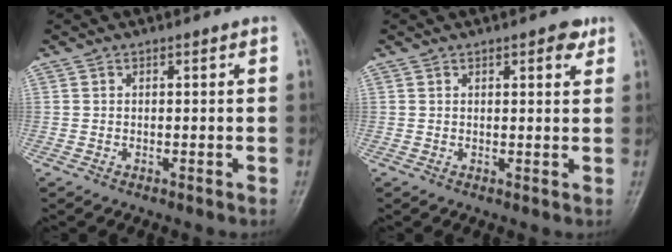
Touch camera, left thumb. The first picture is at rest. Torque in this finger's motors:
{"motor_torque": [-0.10, -0.01, 0.23, 0.09, 0.06]}